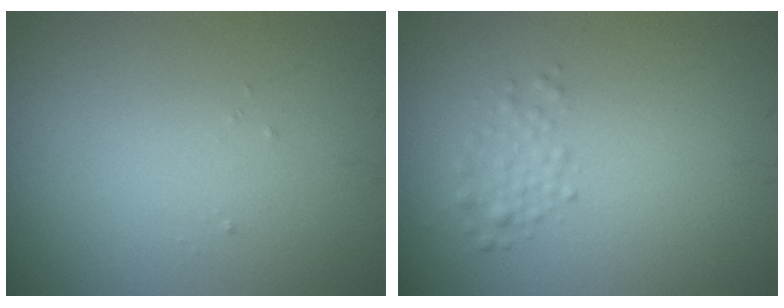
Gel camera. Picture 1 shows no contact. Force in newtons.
{"total": 1.6, "press": 1.6, "slide": 0.1}